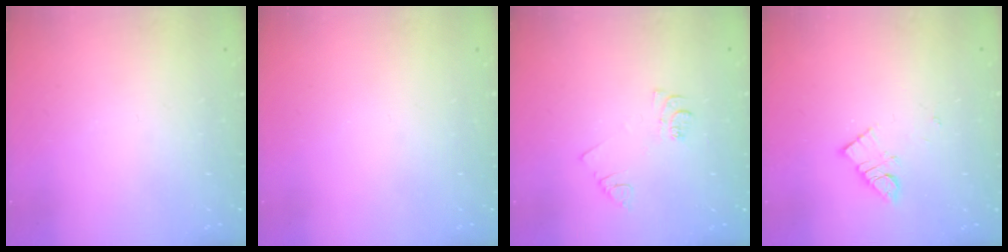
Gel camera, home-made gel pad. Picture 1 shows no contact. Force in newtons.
{"total": 0.0}
{"total": 5.5, "press": 5.5, "slide": 0.5}
{"total": 8.1, "press": 8.1, "slide": 0.4}